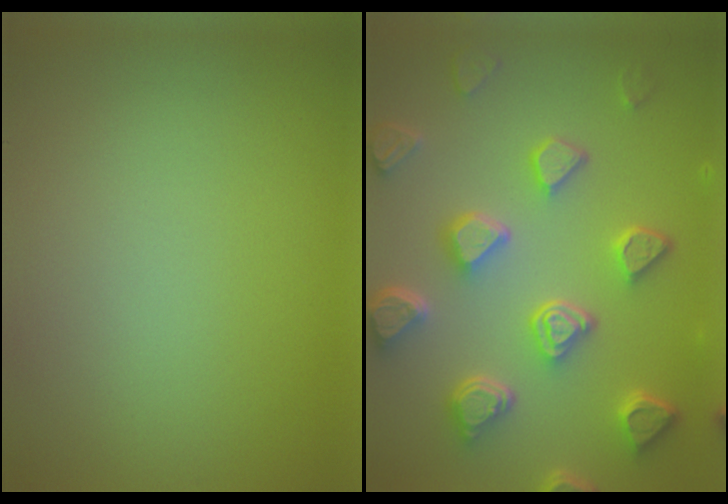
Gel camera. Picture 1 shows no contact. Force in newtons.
{"total": 7.1, "press": 5.5, "slide": 4.4}